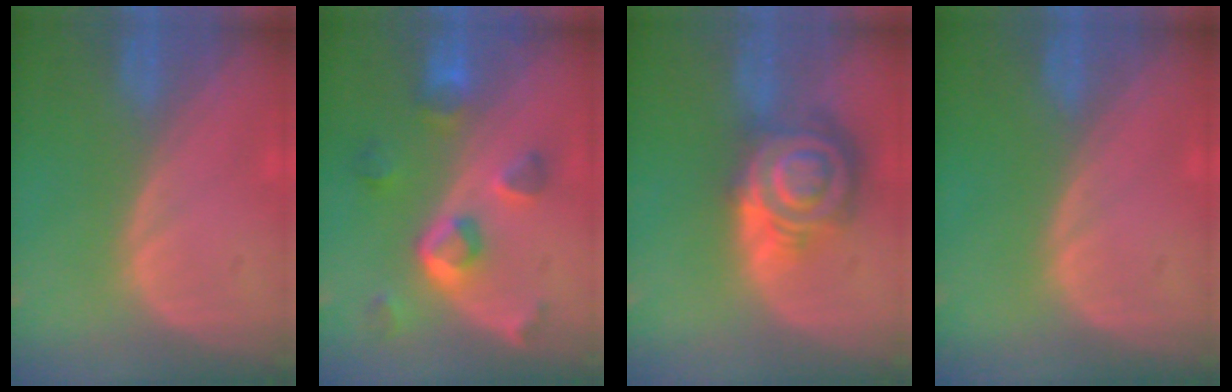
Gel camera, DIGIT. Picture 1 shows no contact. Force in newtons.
{"total": 7.8, "press": 7.0, "slide": 3.4}
{"total": 9.1, "press": 9.0, "slide": 0.5}
{"total": 0.0}